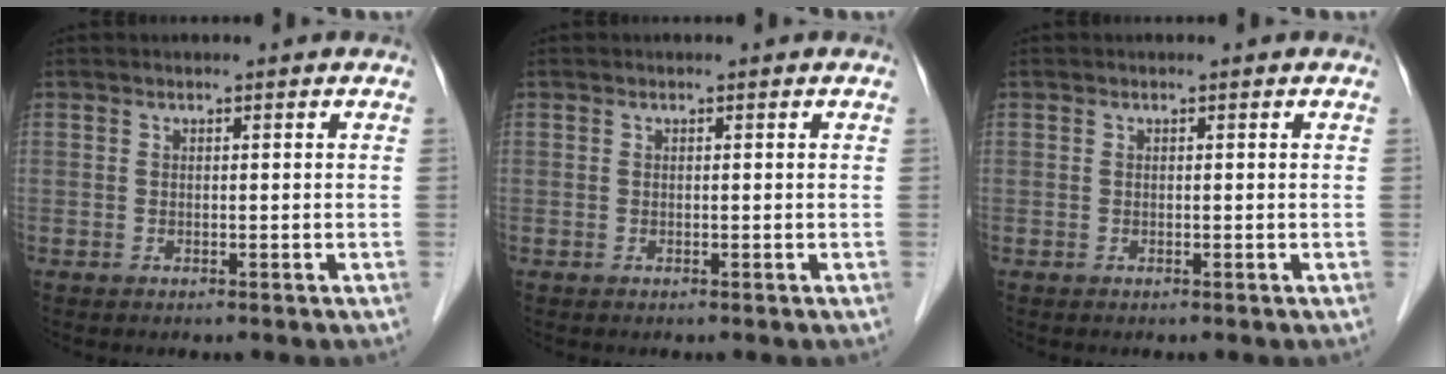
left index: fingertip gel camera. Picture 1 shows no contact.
{"total": 0.0}
{"total": 0.0}